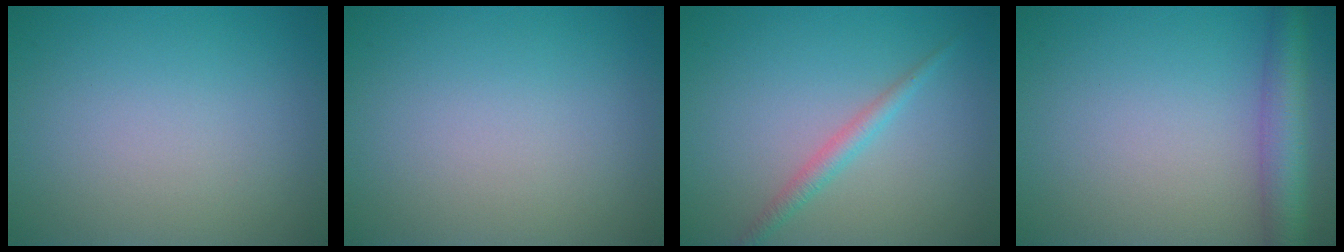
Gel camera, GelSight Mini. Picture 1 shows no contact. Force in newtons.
{"total": 0.0}
{"total": 1.7, "press": 1.7, "slide": 0.0}
{"total": 4.6, "press": 4.6, "slide": 0.1}